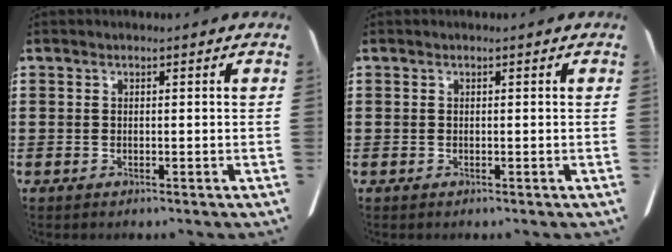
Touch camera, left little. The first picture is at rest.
{"total": 0.0}